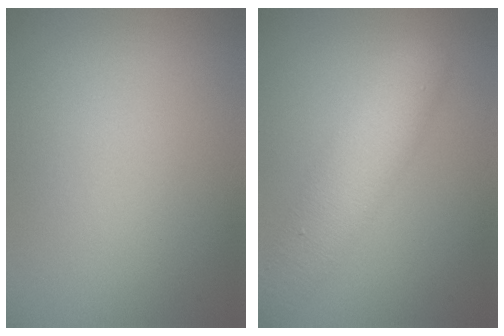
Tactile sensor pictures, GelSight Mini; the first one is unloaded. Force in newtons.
{"total": 5.3, "press": 5.3, "slide": 0.1}